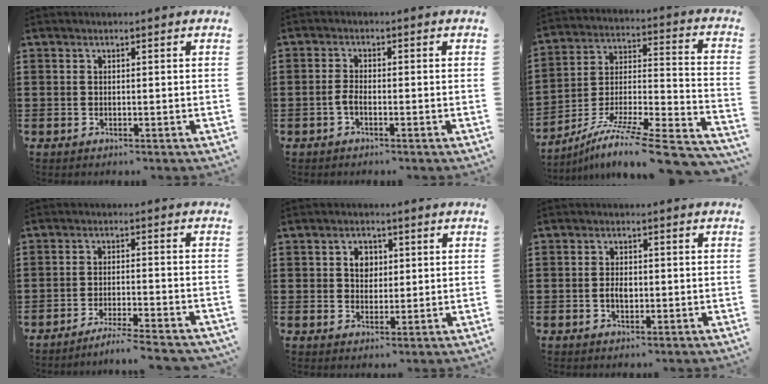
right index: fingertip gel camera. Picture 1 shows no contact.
{"total": 1.8, "force": [-0.9, 0.5, 1.5], "torque": [-0.038, -0.003, -0.019]}
{"total": 9.6, "force": [-7.1, 0.5, 6.3], "torque": [-0.112, -0.006, -0.143]}
{"total": 4.0, "force": [-3.8, -0.5, 1.2], "torque": [-0.022, -0.006, -0.076]}
{"total": 3.4, "force": [0.8, 2.7, 1.8], "torque": [-0.046, 0.012, 0.011]}
{"total": 2.3, "force": [-0.3, 1.2, 1.9], "torque": [-0.036, 0.004, -0.006]}